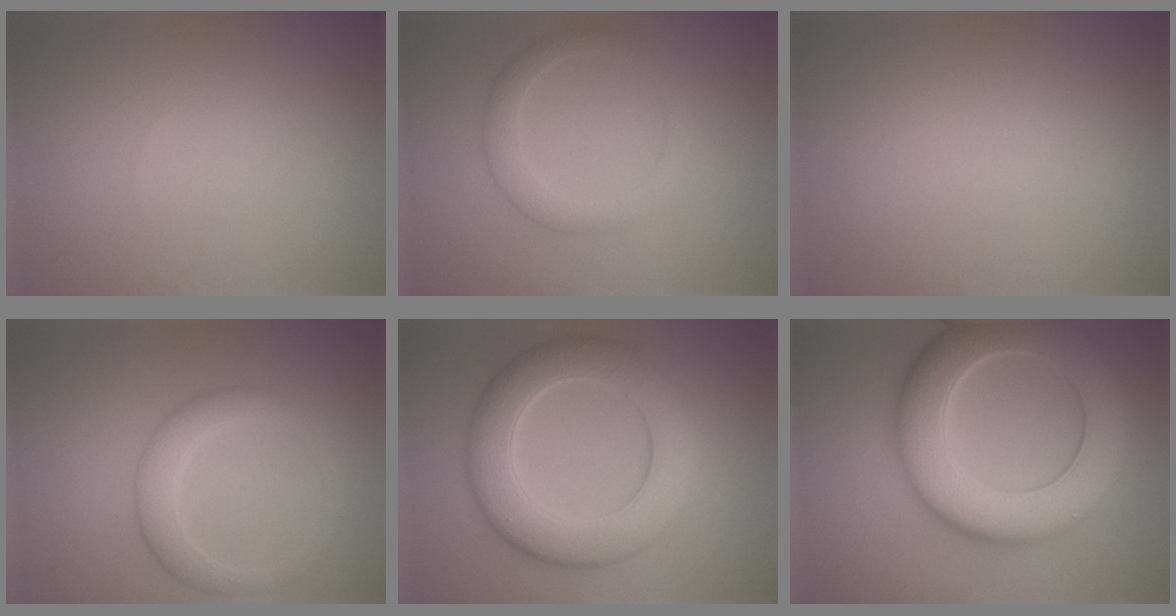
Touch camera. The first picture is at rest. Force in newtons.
{"total": 2.4, "press": 2.4, "slide": 0.0}
{"total": 0.0}
{"total": 3.2, "press": 3.2, "slide": 0.1}
{"total": 7.9, "press": 7.9, "slide": 0.6}
{"total": 10.3, "press": 10.3, "slide": 0.7}